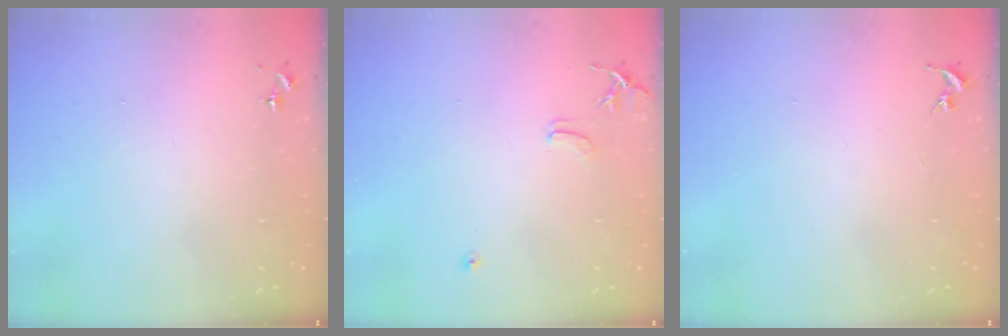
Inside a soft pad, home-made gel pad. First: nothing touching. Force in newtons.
{"total": 7.9, "press": 7.9, "slide": 0.7}
{"total": 0.0}